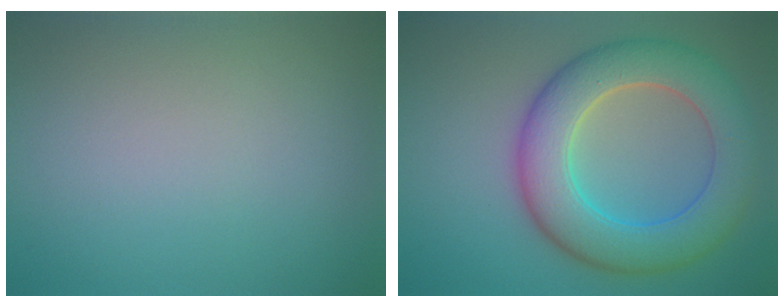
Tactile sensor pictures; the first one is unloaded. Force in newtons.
{"total": 8.8, "press": 8.8, "slide": 0.4}